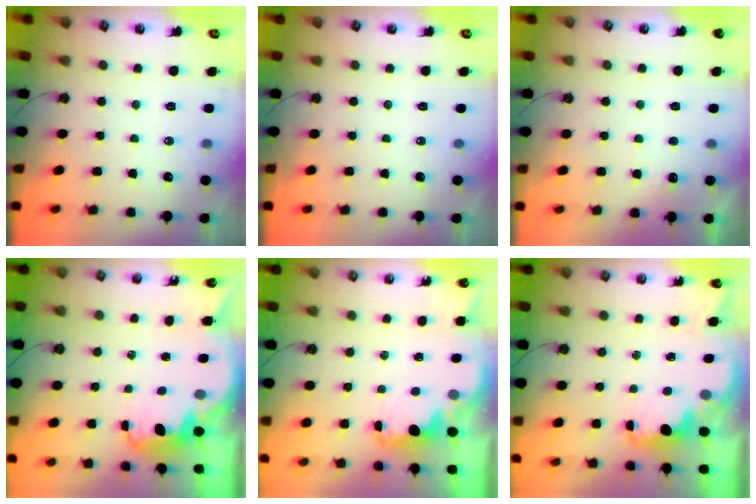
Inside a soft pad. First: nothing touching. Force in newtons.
{"total": 0.0}
{"total": 3.7, "press": 3.5, "slide": 1.1}
{"total": 3.4, "press": 3.3, "slide": 0.8}
{"total": 2.2, "press": 2.1, "slide": 0.8}
{"total": 1.9, "press": 1.7, "slide": 0.8}